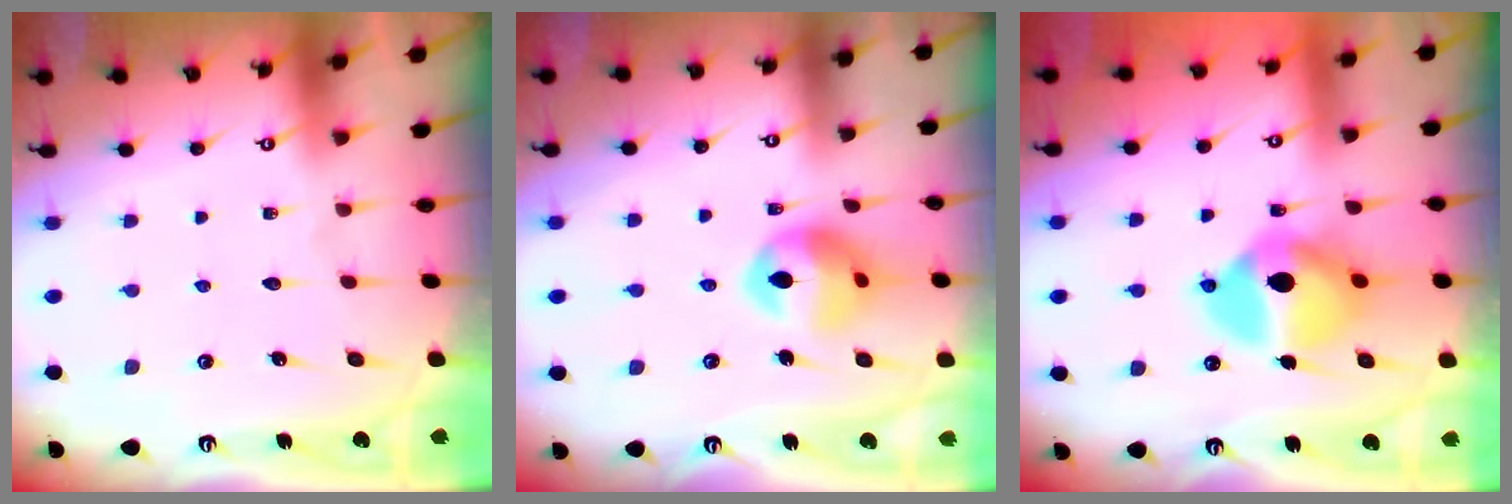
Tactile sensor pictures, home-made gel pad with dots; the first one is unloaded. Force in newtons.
{"total": 13.5, "press": 13.4, "slide": 1.7}
{"total": 13.3, "press": 13.3, "slide": 0.2}